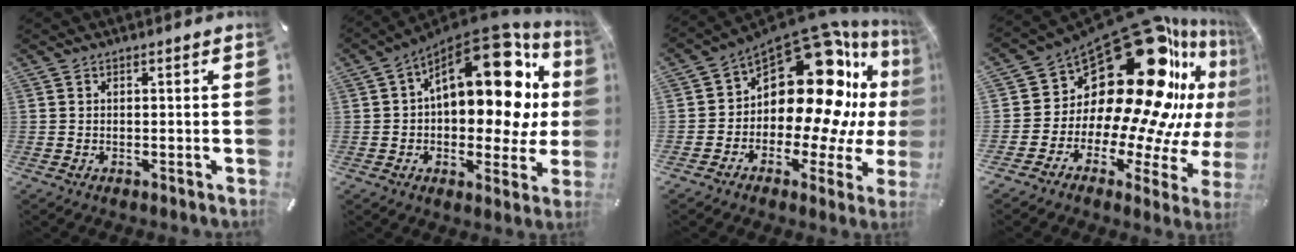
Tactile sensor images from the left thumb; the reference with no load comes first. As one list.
[{"total": 22.5, "force": [7.9, 12.4, 17.0], "torque": [-0.216, -0.060, 0.135]}, {"total": 20.9, "force": [8.4, 11.6, 15.2], "torque": [-0.233, -0.099, 0.142]}, {"total": 32.3, "force": [13.9, 18.1, 22.8], "torque": [-0.339, -0.160, 0.273]}]